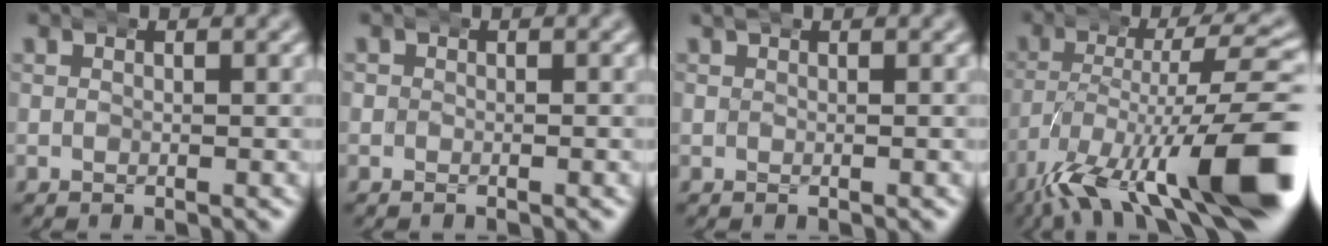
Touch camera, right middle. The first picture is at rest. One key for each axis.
{"total": 1.0, "fx": -0.1, "fy": 0.9, "fz": 0.3, "tx": -0.012, "ty": 0.001, "tz": -0.001}
{"total": 0.8, "fx": 0.6, "fy": 0.2, "fz": 0.4, "tx": -0.010, "ty": 0.004, "tz": 0.010}
{"total": 12.2, "fx": -6.3, "fy": 3.7, "fz": 9.7, "tx": -0.162, "ty": -0.020, "tz": -0.083}